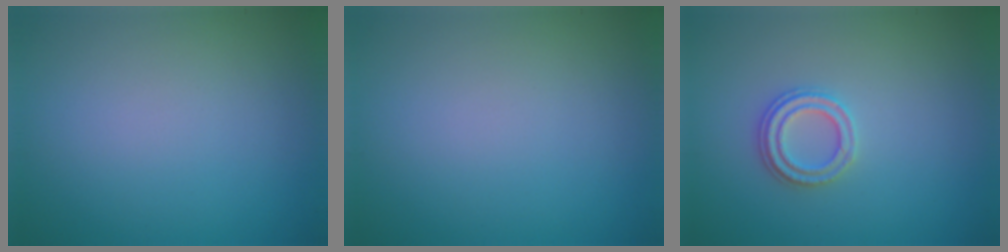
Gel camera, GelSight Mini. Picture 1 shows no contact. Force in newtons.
{"total": 0.0}
{"total": 2.3, "press": 2.2, "slide": 0.8}